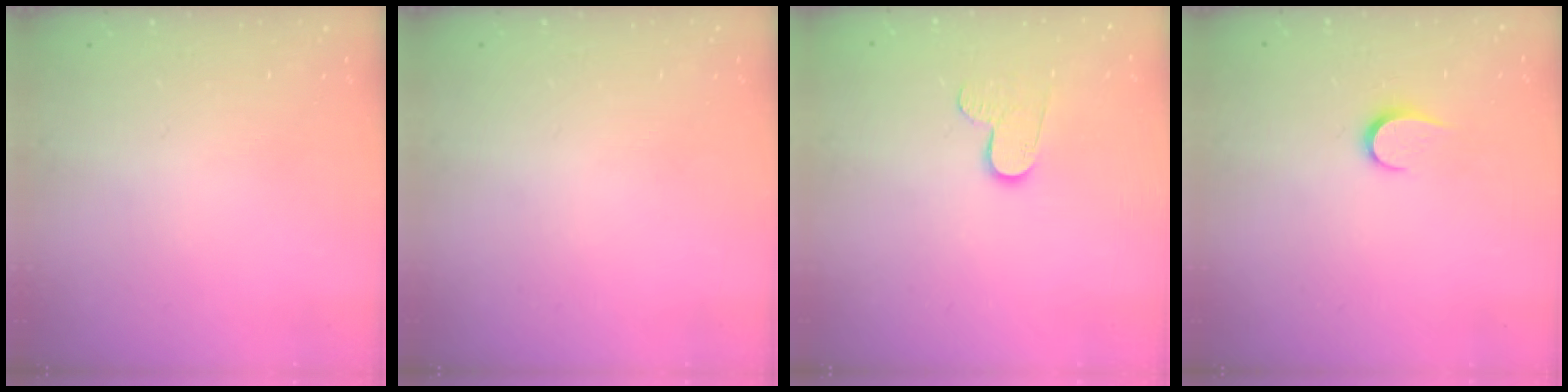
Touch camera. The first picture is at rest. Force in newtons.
{"total": 0.0}
{"total": 6.9, "press": 6.9, "slide": 0.2}
{"total": 5.0, "press": 5.0, "slide": 0.5}